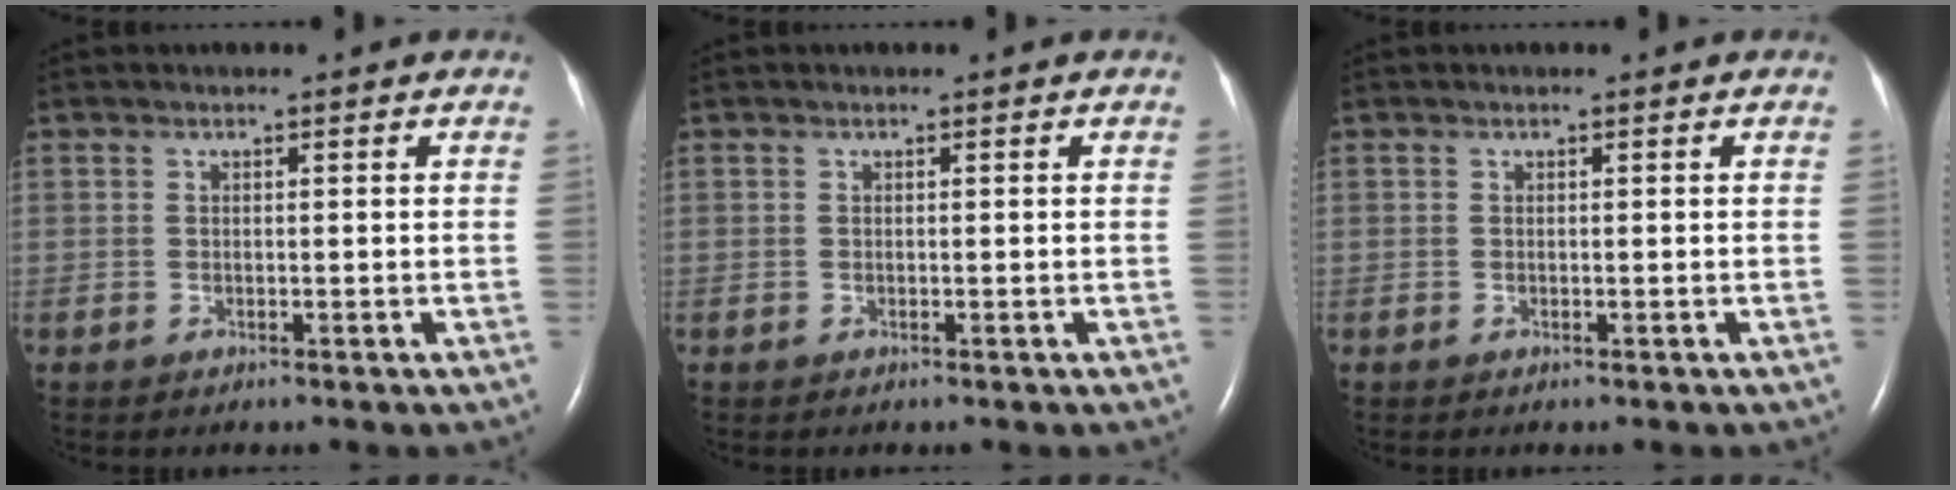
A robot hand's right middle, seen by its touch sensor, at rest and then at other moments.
{"total": 0.0}
{"total": 0.0}